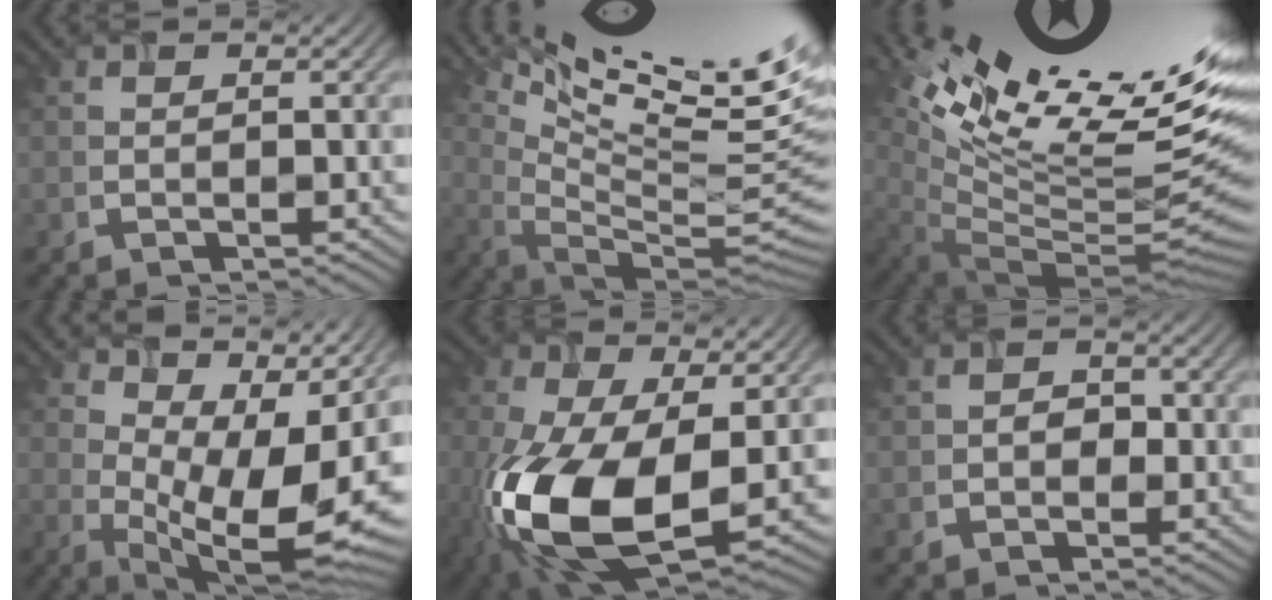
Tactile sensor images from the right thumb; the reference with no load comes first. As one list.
[{"total": 17.7, "force": [10.8, 3.5, 13.6], "torque": [-0.193, -0.004, 0.159]}, {"total": 16.5, "force": [7.5, 4.8, 13.9], "torque": [-0.219, 0.005, 0.142]}, {"total": 11.8, "force": [4.2, 5.1, 9.8], "torque": [-0.163, -0.006, 0.090]}, {"total": 17.0, "force": [-3.9, 9.6, 13.4], "torque": [-0.300, -0.045, -0.055]}, {"total": 1.9, "force": [-1.2, 1.5, 0.4], "torque": [-0.002, -0.004, -0.025]}]